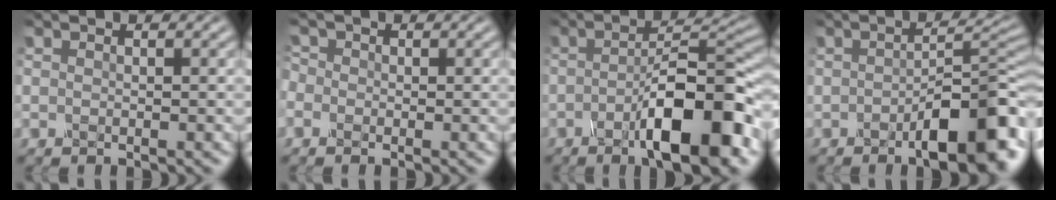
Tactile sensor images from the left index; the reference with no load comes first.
{"total": 0.8, "force": [-0.3, 0.6, -0.2], "torque": [-0.001, 0.000, -0.007]}
{"total": 9.7, "force": [-3.8, 2.3, 8.7], "torque": [-0.129, 0.013, -0.060]}
{"total": 8.1, "force": [-3.5, 2.6, 6.9], "torque": [-0.096, 0.002, -0.044]}